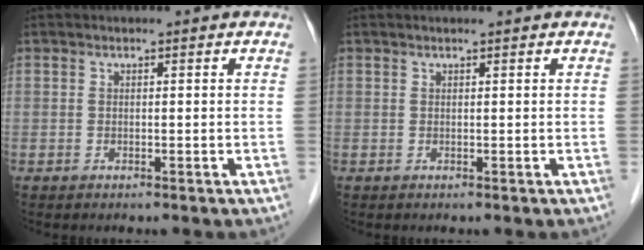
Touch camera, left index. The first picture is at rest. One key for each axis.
{"total": 0.6, "fx": 0.5, "fy": -0.1, "fz": 0.4, "tx": -0.007, "ty": 0.004, "tz": 0.010}